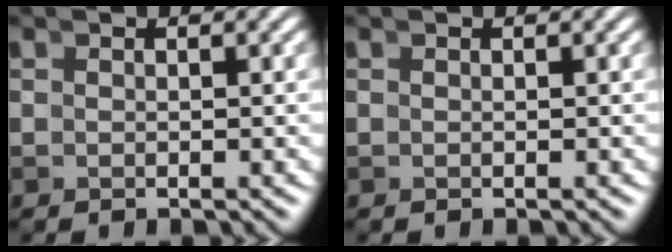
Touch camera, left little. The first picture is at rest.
{"total": 0.0}